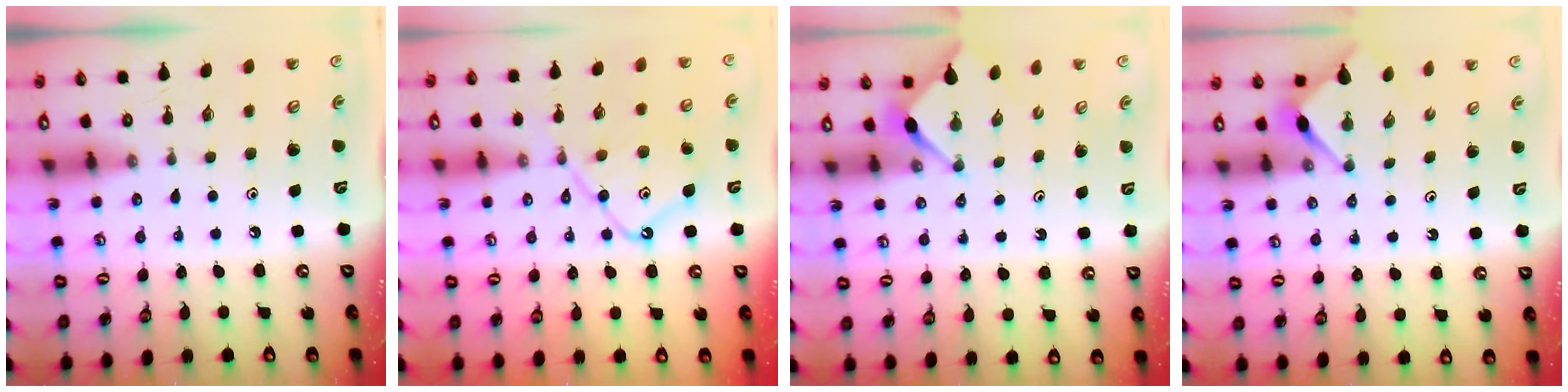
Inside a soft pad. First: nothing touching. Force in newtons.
{"total": 12.9, "press": 12.8, "slide": 1.1}
{"total": 2.8, "press": 2.7, "slide": 0.4}
{"total": 3.2, "press": 3.2, "slide": 0.4}